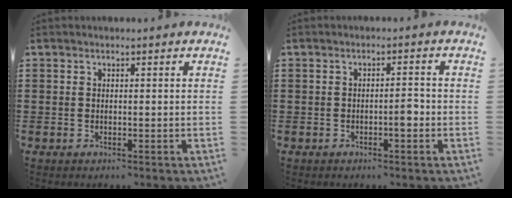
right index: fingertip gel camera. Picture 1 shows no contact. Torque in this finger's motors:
{"motor_torque": [0.67, 0.63, 0.05, 0.01]}